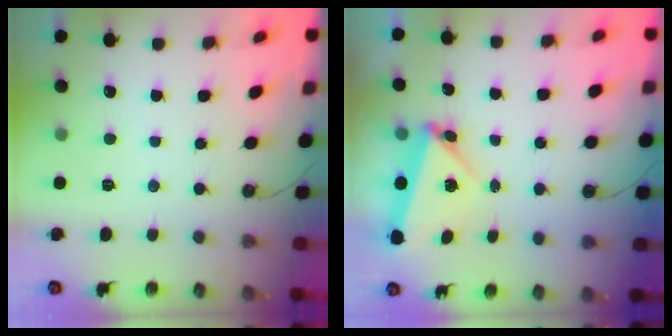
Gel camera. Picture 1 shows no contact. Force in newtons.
{"total": 6.2, "press": 6.1, "slide": 0.9}